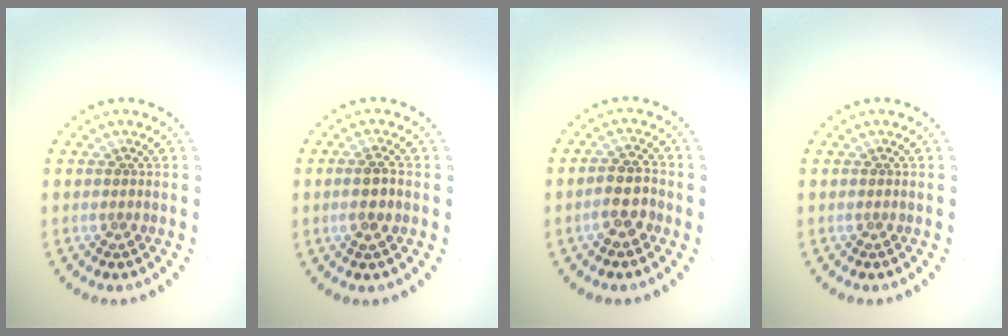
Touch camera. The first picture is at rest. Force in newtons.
{"total": 2.0, "press": 1.9, "slide": 0.6}
{"total": 2.8, "press": 2.7, "slide": 0.9}
{"total": 0.0}